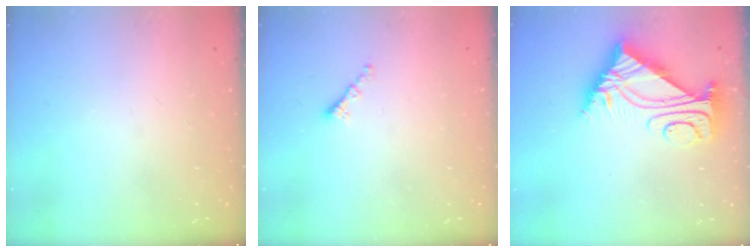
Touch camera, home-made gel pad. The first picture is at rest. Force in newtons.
{"total": 1.3, "press": 1.2, "slide": 0.5}
{"total": 8.4, "press": 8.3, "slide": 0.8}